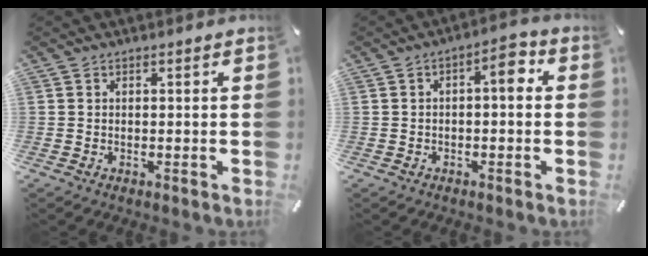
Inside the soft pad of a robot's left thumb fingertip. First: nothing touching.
{"total": 5.3, "force": [0.2, 2.3, 4.7], "torque": [-0.068, 0.008, -0.007]}